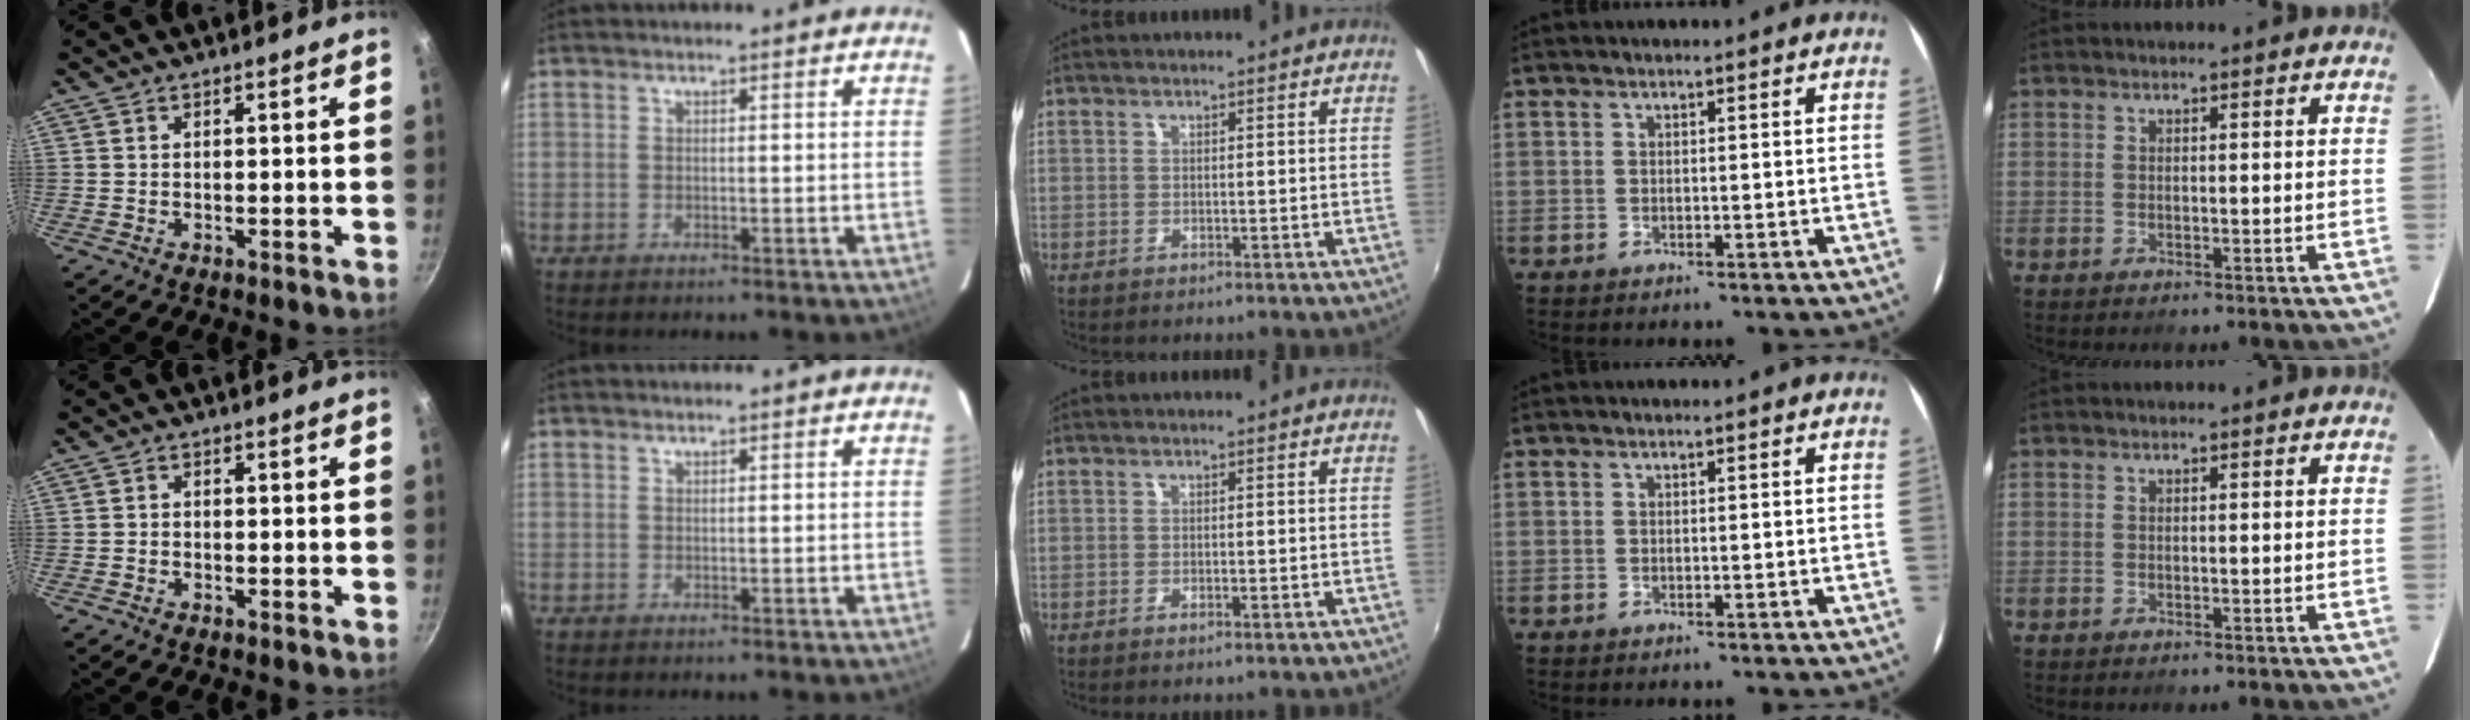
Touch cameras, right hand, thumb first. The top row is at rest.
{"thumb": {"total": 1.2, "force": [-0.5, 1.0, 0.6], "torque": [-0.012, 0.006, -0.012]}, "middle": {"total": 1.5, "force": [-1.0, 0.5, 1.1], "torque": [-0.018, -0.002, -0.015]}}